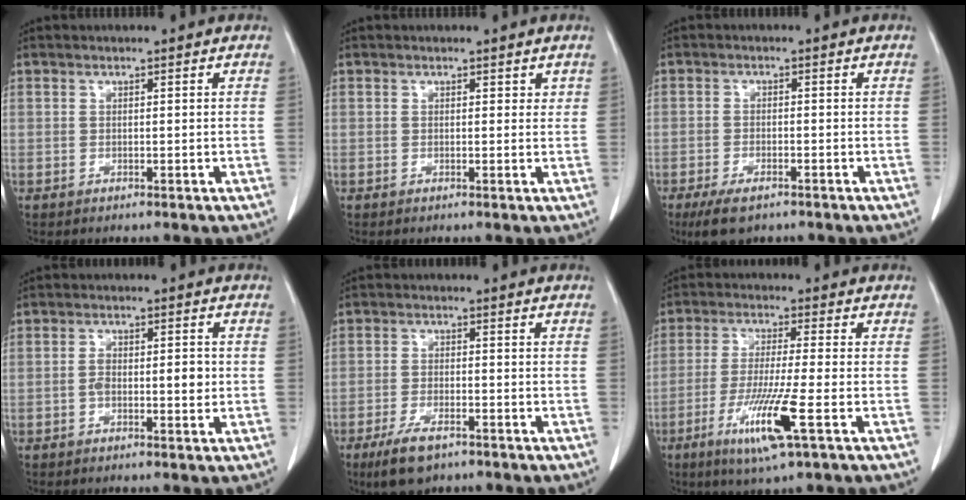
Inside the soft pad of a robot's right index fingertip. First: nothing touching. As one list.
[{"total": 1.1, "force": [0.7, 0.7, 0.2], "torque": [0.011, 0.000, 0.005]}, {"total": 5.2, "force": [-3.7, 1.9, 3.1], "torque": [-0.059, -0.007, -0.061]}, {"total": 4.2, "force": [-0.5, 1.8, 3.8], "torque": [-0.067, 0.008, -0.008]}, {"total": 6.3, "force": [-4.2, 2.1, 4.1], "torque": [-0.084, -0.009, -0.071]}, {"total": 10.1, "force": [-4.2, -0.3, 9.2], "torque": [-0.180, -0.026, -0.079]}]